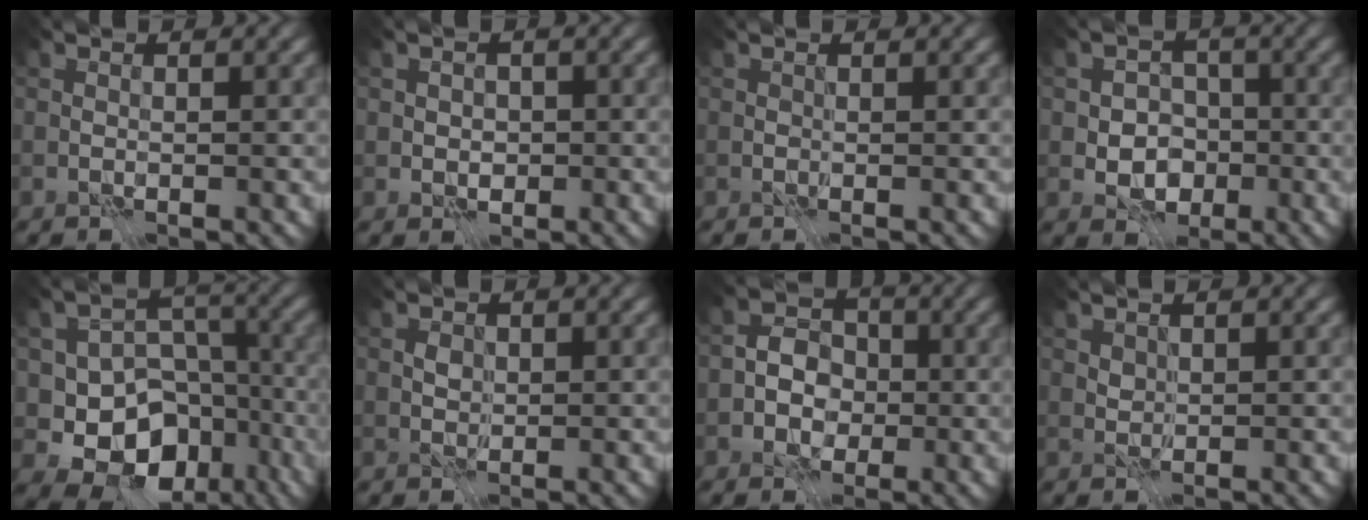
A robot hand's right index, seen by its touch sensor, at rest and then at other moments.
{"total": 1.8, "force": [-0.5, 1.4, 1.0], "torque": [-0.010, -0.004, -0.013]}
{"total": 0.0}
{"total": 4.7, "force": [-1.8, 3.4, 2.7], "torque": [-0.033, -0.001, -0.040]}
{"total": 10.3, "force": [-4.5, 7.7, 5.3], "torque": [-0.071, 0.002, -0.072]}
{"total": 0.7, "force": [0.0, 0.5, 0.4], "torque": [-0.006, -0.002, -0.004]}
{"total": 3.7, "force": [-1.3, 2.9, 1.9], "torque": [-0.011, 0.005, -0.036]}
{"total": 0.7, "force": [0.5, 0.4, 0.3], "torque": [-0.007, -0.002, 0.009]}